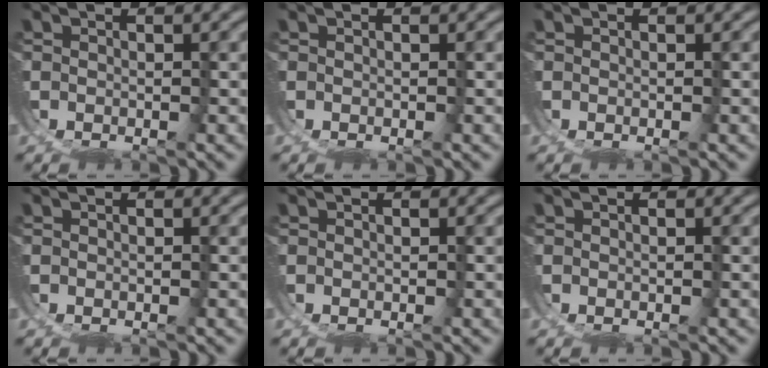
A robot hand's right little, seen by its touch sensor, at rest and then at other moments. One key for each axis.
{"total": 0.0}
{"total": 0.0}
{"total": 0.0}
{"total": 0.0}
{"total": 0.0}